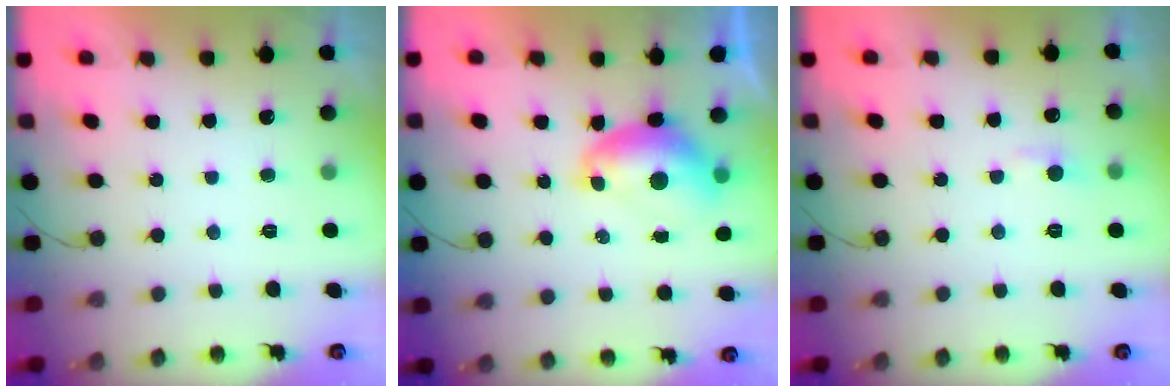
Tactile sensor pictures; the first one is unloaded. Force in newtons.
{"total": 7.6, "press": 7.6, "slide": 1.0}
{"total": 4.3, "press": 4.3, "slide": 0.6}